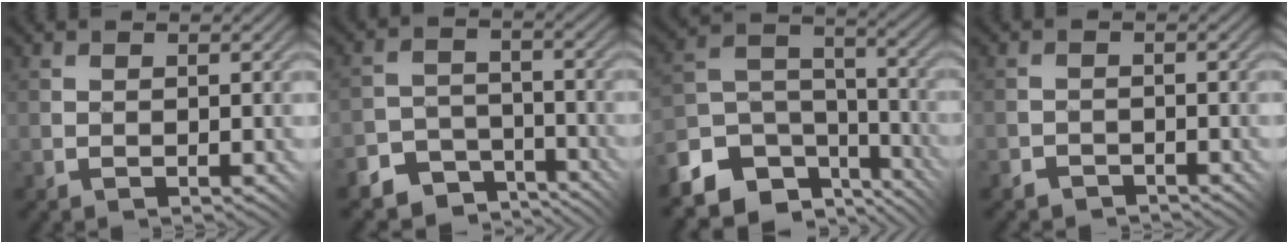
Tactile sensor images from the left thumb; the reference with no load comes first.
{"total": 6.6, "force": [-5.4, 3.5, 1.8], "torque": [-0.029, -0.009, -0.099]}
{"total": 12.0, "force": [-8.7, 6.8, 4.5], "torque": [-0.127, -0.018, -0.145]}
{"total": 2.0, "force": [-1.9, 0.8, -0.3], "torque": [0.012, 0.011, -0.037]}